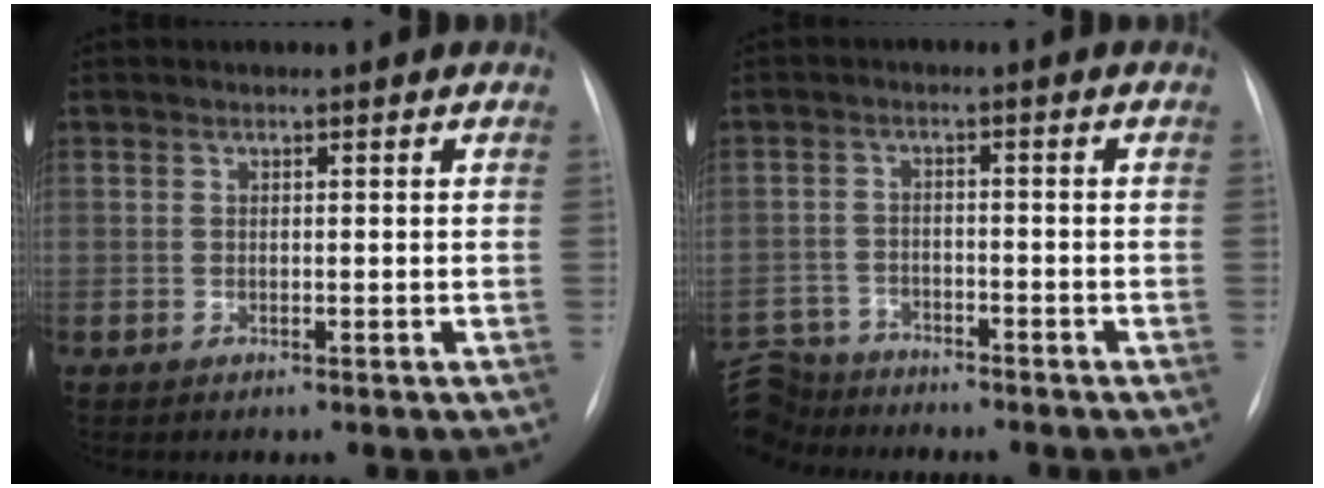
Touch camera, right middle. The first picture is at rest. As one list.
[{"total": 8.2, "force": [-7.8, 2.7, -0.1], "torque": [-0.008, 0.008, -0.144]}]